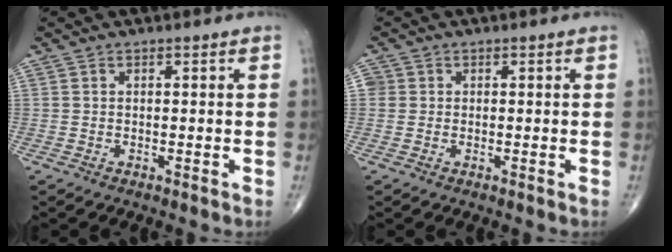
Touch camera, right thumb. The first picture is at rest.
{"total": 1.7, "force": [0.2, 1.7, 0.3], "torque": [0.006, 0.005, 0.003]}